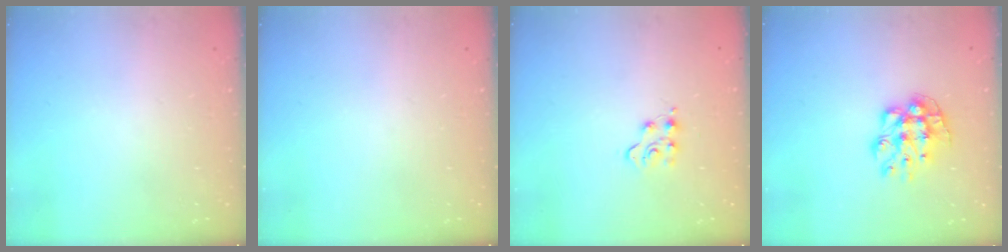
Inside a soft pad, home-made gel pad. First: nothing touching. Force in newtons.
{"total": 0.0}
{"total": 5.3, "press": 5.3, "slide": 0.6}
{"total": 9.4, "press": 9.4, "slide": 0.7}